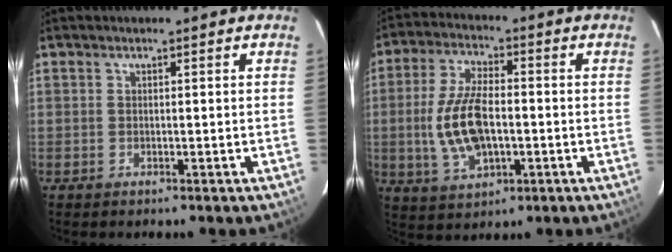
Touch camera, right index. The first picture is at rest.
{"total": 12.3, "force": [-1.6, 6.2, 10.5], "torque": [-0.218, 0.001, -0.023]}